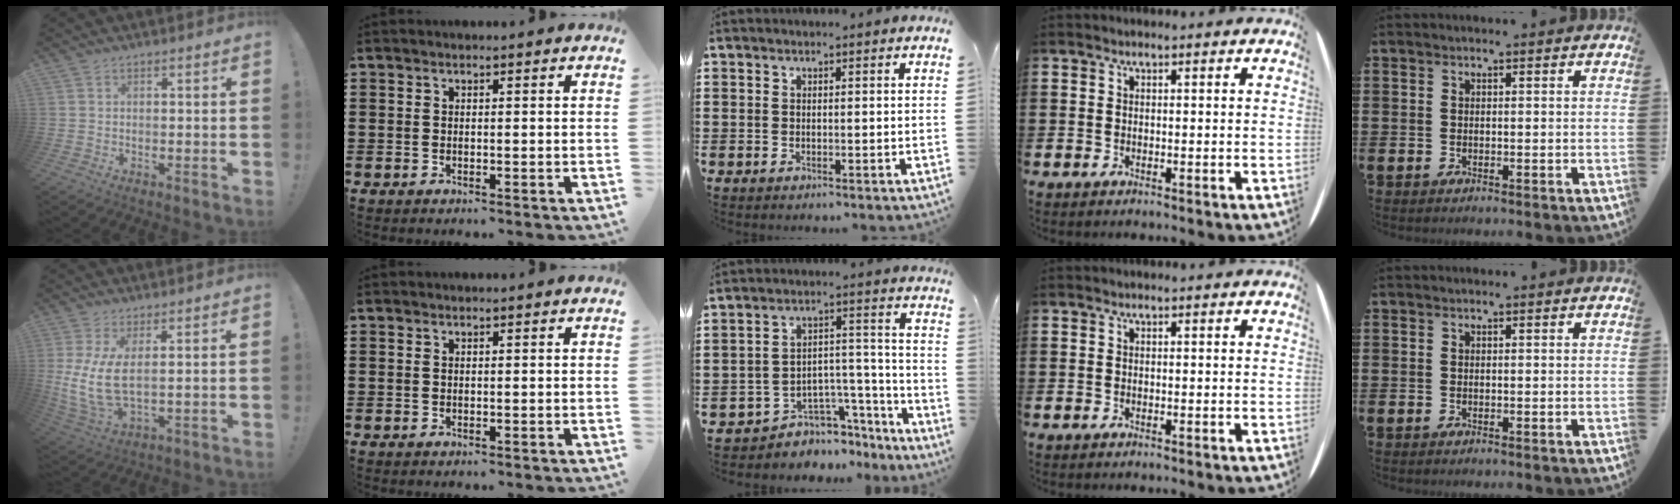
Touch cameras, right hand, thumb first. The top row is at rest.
{"thumb": {"total": 10.6, "force": [2.0, 4.8, 9.3], "torque": [-0.188, -0.019, 0.043]}, "middle": {"total": 5.2, "force": [-4.6, 2.6, 0.3], "torque": [-0.014, 0.012, -0.090]}}